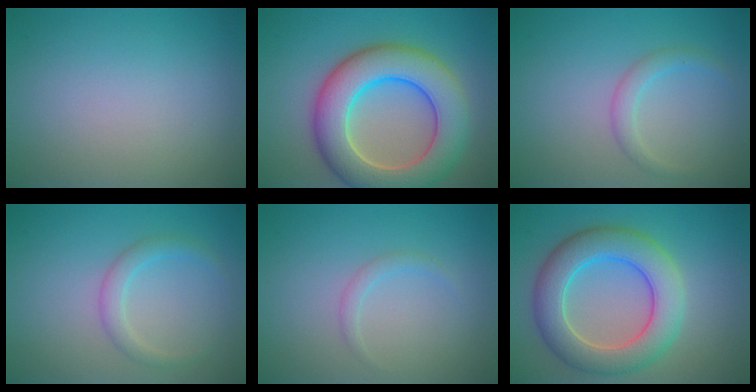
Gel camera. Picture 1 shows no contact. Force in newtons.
{"total": 10.0, "press": 10.0, "slide": 0.5}
{"total": 1.7, "press": 1.7, "slide": 0.1}
{"total": 1.9, "press": 1.9, "slide": 0.0}
{"total": 1.0, "press": 1.0, "slide": 0.1}
{"total": 7.3, "press": 7.3, "slide": 0.3}